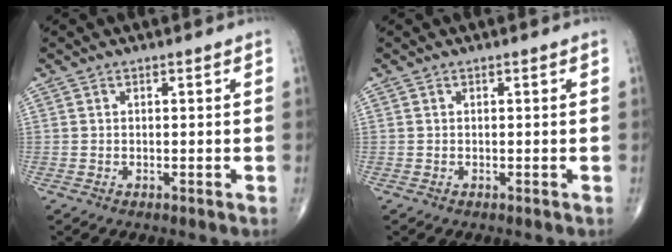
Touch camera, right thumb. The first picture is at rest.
{"total": 0.0}